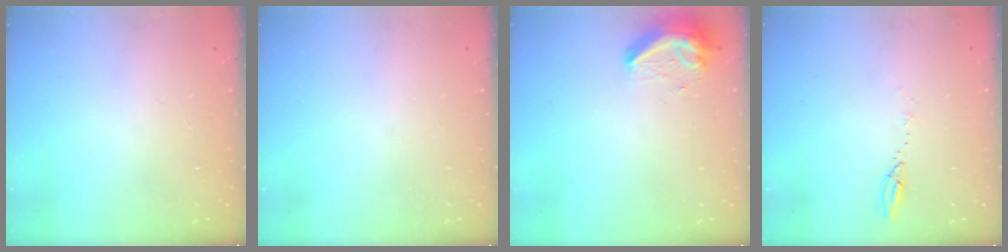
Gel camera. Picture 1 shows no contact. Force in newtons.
{"total": 16.5, "press": 2.7, "slide": 16.2}
{"total": 9.4, "press": 9.4, "slide": 0.4}
{"total": 5.3, "press": 5.2, "slide": 0.5}